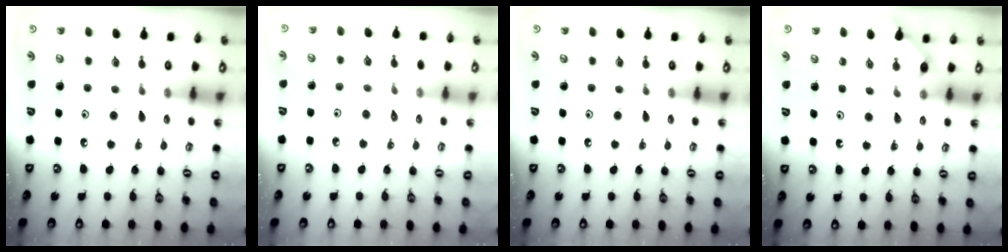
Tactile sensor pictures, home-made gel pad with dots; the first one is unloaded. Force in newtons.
{"total": 1.7, "press": 1.6, "slide": 0.4}
{"total": 0.0}
{"total": 2.4, "press": 2.4, "slide": 0.3}